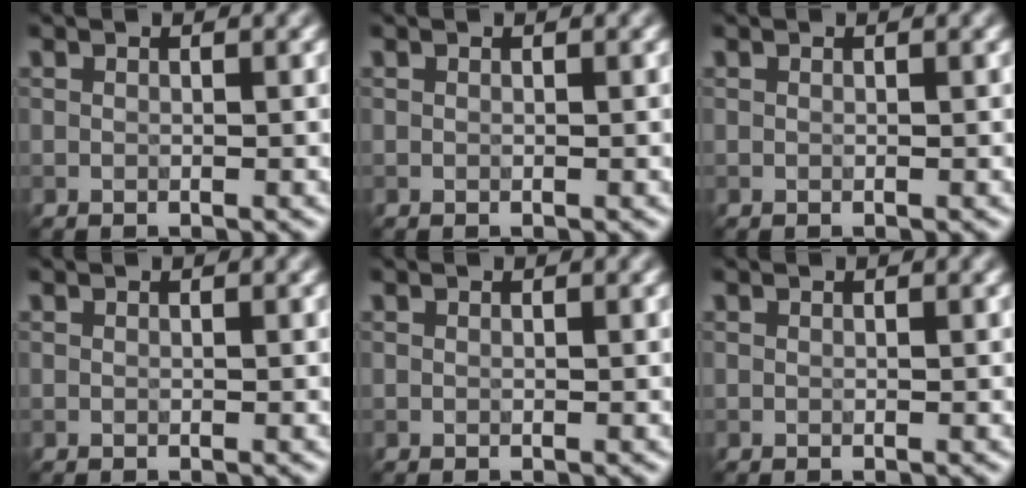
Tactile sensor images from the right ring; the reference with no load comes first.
{"total": 0.0}
{"total": 0.0}
{"total": 0.0}
{"total": 0.0}
{"total": 0.0}